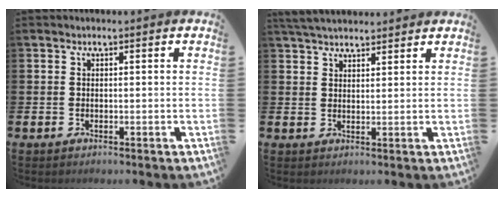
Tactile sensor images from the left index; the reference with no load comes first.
{"total": 4.0, "force": [3.8, 0.9, 0.8], "torque": [-0.021, -0.011, 0.072]}